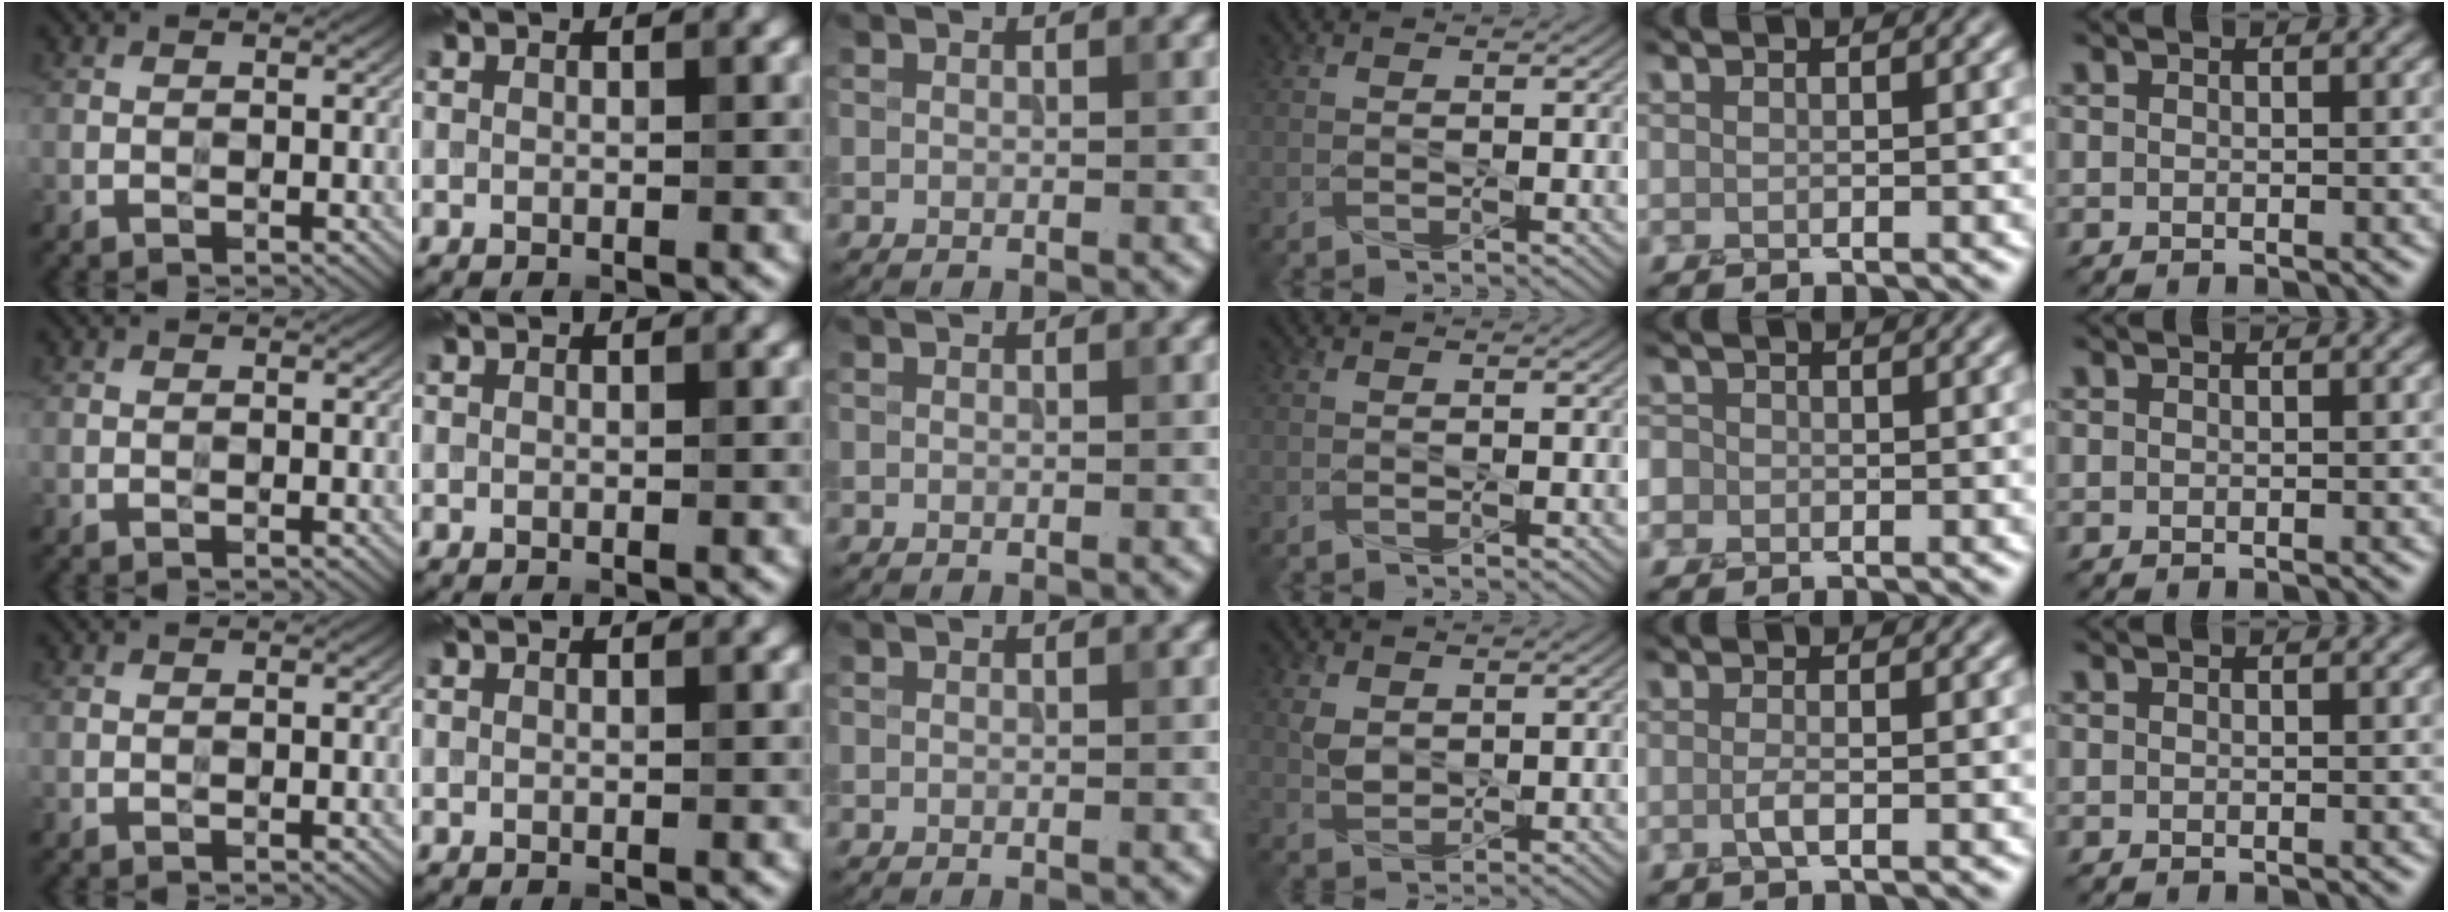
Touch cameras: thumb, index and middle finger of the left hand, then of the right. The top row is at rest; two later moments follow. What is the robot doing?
{"motion": "squeeze", "object": "tweezer"}